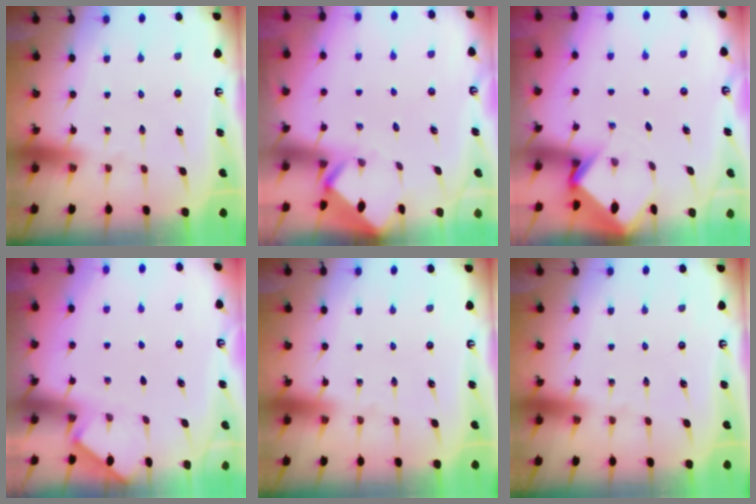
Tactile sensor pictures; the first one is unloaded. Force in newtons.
{"total": 3.3, "press": 3.3, "slide": 0.2}
{"total": 2.9, "press": 2.9, "slide": 0.2}
{"total": 2.0, "press": 2.0, "slide": 0.3}
{"total": 0.0}
{"total": 0.0}